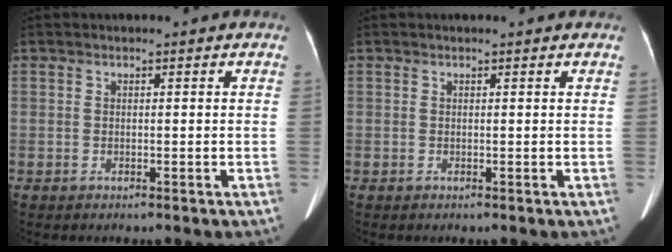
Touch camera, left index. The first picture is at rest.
{"total": 1.3, "force": [1.2, 0.1, 0.4], "torque": [-0.010, 0.006, 0.014]}